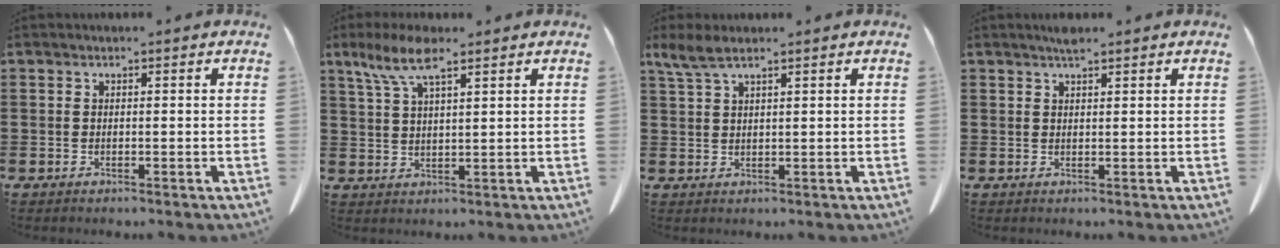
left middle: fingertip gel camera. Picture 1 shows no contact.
{"total": 7.0, "force": [4.2, 1.9, 5.2], "torque": [-0.112, 0.002, 0.074]}
{"total": 3.5, "force": [2.3, 0.8, 2.5], "torque": [-0.062, 0.000, 0.040]}
{"total": 1.8, "force": [1.5, 0.3, 1.0], "torque": [-0.022, 0.000, 0.027]}